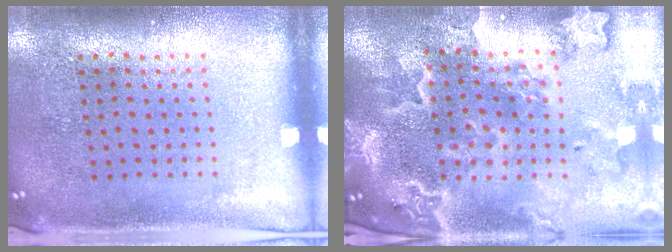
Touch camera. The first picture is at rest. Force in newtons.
{"total": 4.2, "press": 3.4, "slide": 2.5}